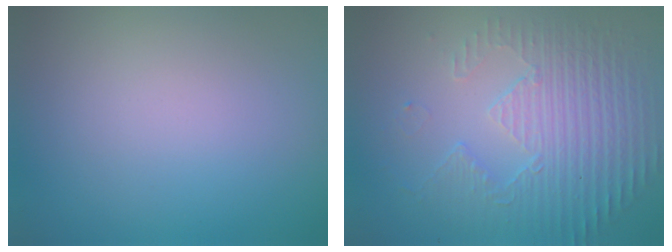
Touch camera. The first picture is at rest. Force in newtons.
{"total": 5.6, "press": 3.5, "slide": 4.4}